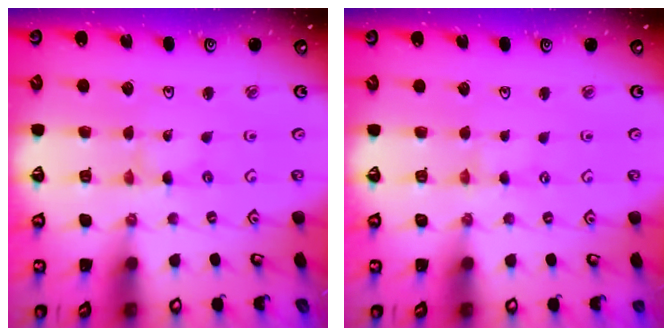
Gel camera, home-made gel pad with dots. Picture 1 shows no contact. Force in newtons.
{"total": 1.2, "press": 1.2, "slide": 0.3}